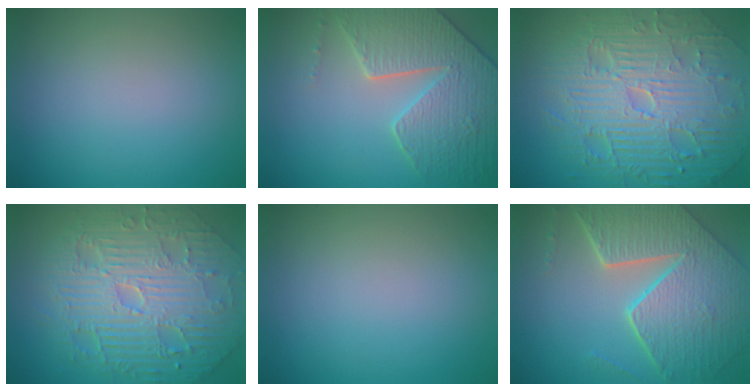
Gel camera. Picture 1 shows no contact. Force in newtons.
{"total": 6.0, "press": 5.3, "slide": 2.9}
{"total": 11.7, "press": 7.5, "slide": 8.9}
{"total": 11.1, "press": 7.2, "slide": 8.5}
{"total": 0.0}
{"total": 8.7, "press": 6.3, "slide": 6.1}